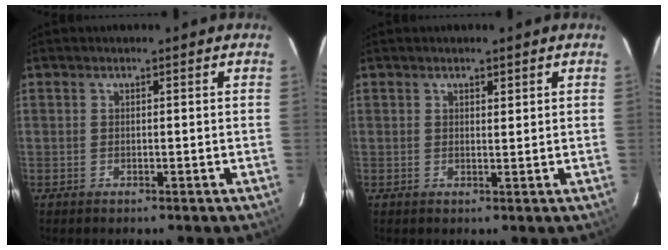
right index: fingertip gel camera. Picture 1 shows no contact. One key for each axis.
{"total": 1.1, "fx": 0.8, "fy": 0.3, "fz": 0.6, "tx": -0.013, "ty": 0.000, "tz": 0.013}